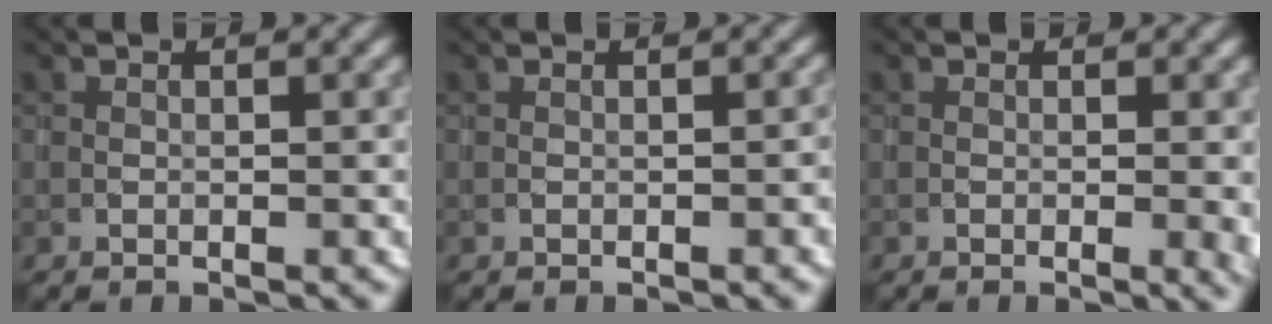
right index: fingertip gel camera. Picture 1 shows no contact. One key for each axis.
{"total": 1.0, "fx": -0.7, "fy": 0.3, "fz": 0.6, "tx": -0.010, "ty": 0.001, "tz": -0.006}
{"total": 2.2, "fx": -0.4, "fy": 0.7, "fz": 2.0, "tx": -0.029, "ty": -0.008, "tz": -0.003}